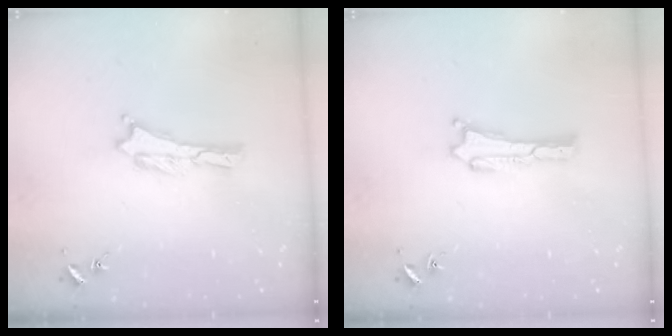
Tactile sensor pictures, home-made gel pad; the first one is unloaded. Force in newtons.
{"total": 0.0}